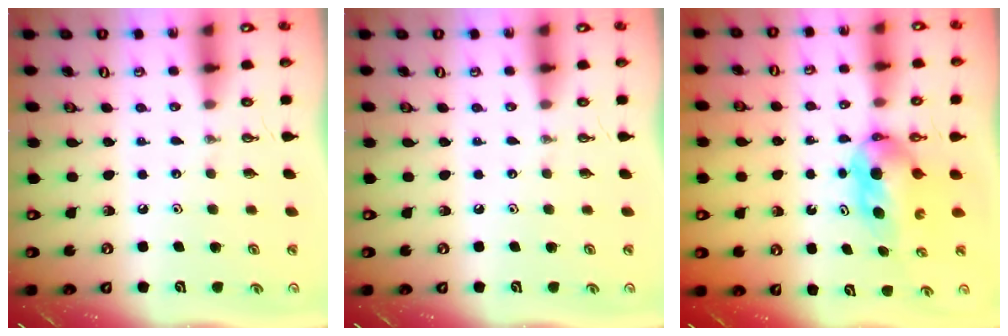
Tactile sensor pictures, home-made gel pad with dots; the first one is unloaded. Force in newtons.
{"total": 0.0}
{"total": 6.2, "press": 5.5, "slide": 2.9}